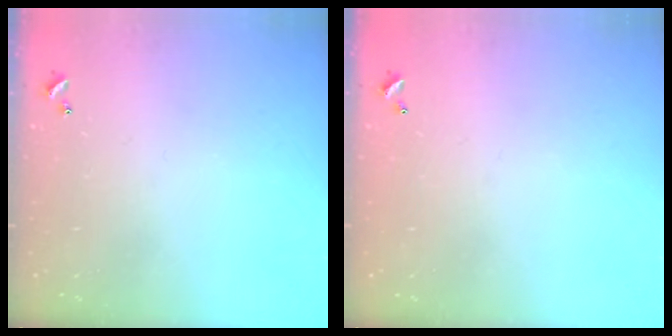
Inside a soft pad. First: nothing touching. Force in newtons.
{"total": 2.7, "press": 2.7, "slide": 0.1}